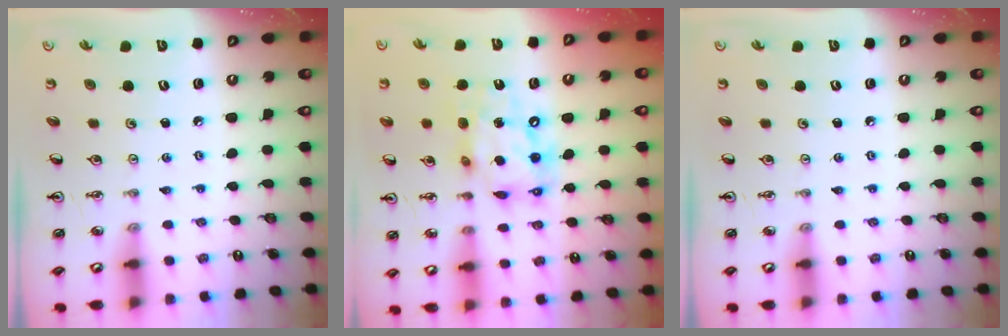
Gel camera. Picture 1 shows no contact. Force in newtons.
{"total": 13.5, "press": 13.5, "slide": 1.2}
{"total": 0.0}